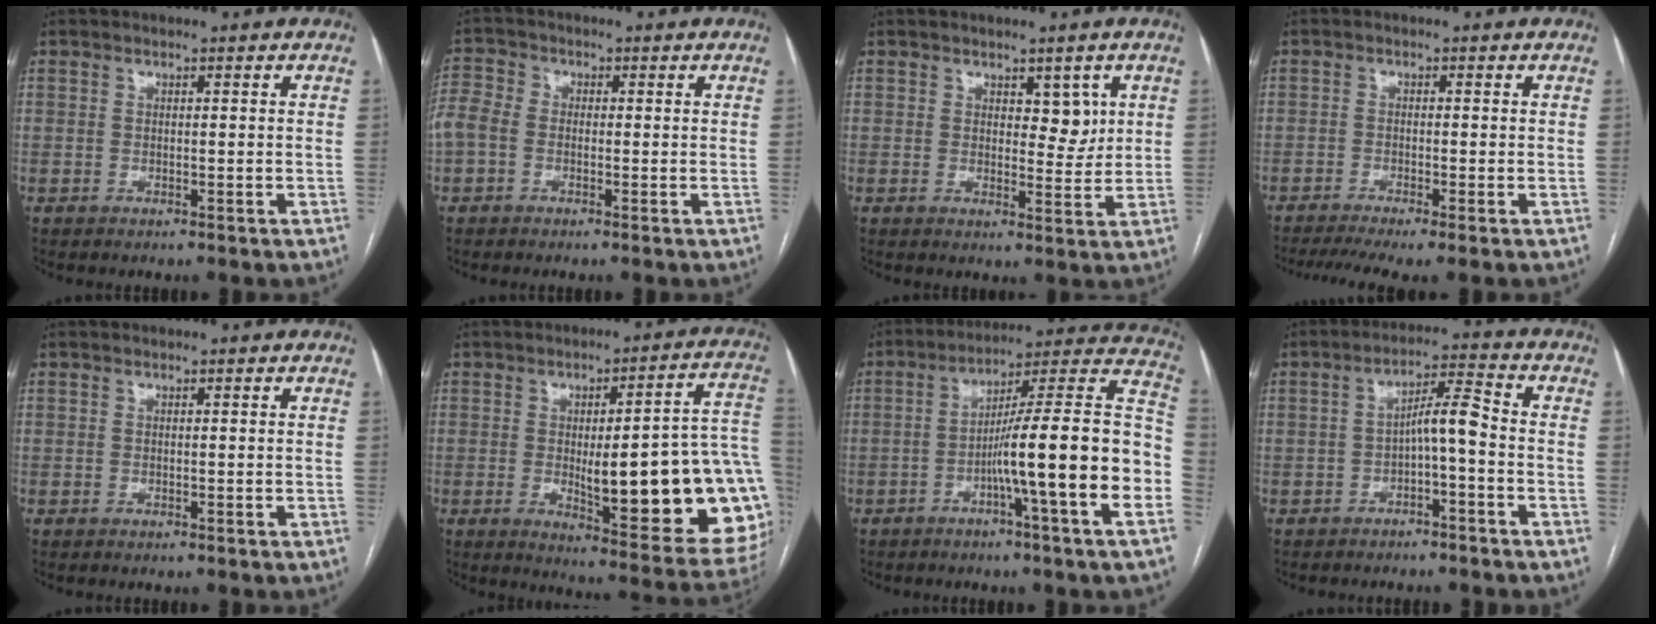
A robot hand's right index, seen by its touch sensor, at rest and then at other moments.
{"total": 10.9, "force": [-1.0, 9.3, 5.6], "torque": [-0.186, 0.032, -0.022]}
{"total": 3.9, "force": [1.6, 2.0, 2.9], "torque": [-0.032, -0.003, 0.024]}
{"total": 6.2, "force": [-4.6, 0.2, 4.2], "torque": [-0.066, -0.008, -0.077]}
{"total": 0.0}
{"total": 26.1, "force": [-2.6, 4.5, 25.5], "torque": [-0.228, 0.008, -0.023]}
{"total": 18.8, "force": [-5.0, -0.9, 18.2], "torque": [-0.227, 0.023, -0.082]}
{"total": 5.3, "force": [-1.5, 0.7, 5.0], "torque": [-0.084, 0.024, -0.022]}